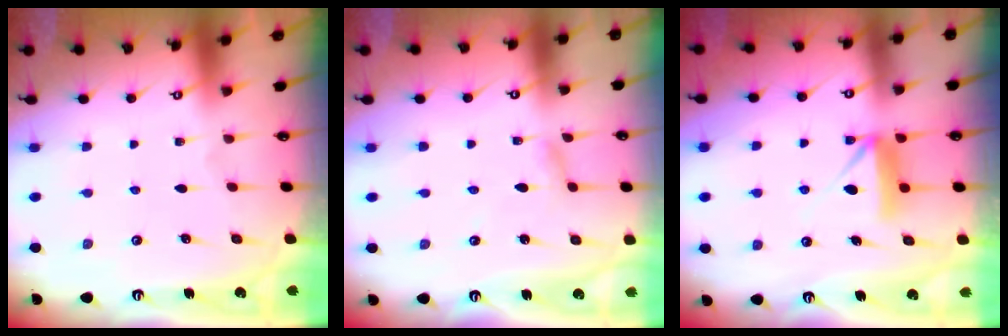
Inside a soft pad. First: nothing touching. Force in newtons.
{"total": 2.4, "press": 2.4, "slide": 0.2}
{"total": 8.7, "press": 8.7, "slide": 0.7}